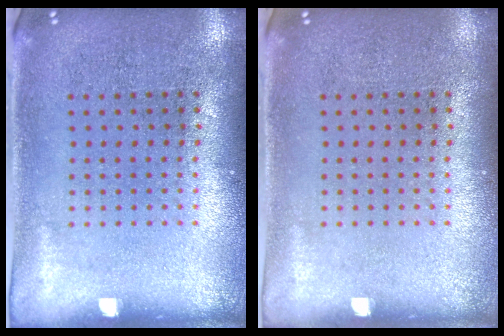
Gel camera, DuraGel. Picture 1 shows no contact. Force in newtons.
{"total": 0.0}